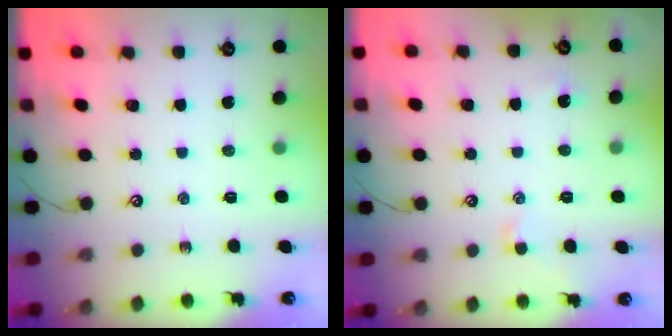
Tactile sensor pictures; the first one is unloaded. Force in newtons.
{"total": 0.9, "press": 0.6, "slide": 0.6}